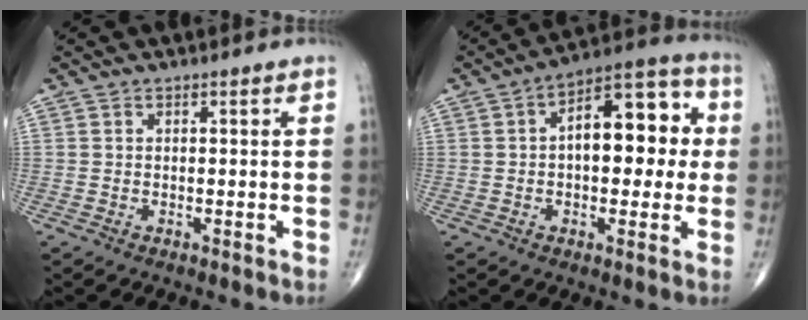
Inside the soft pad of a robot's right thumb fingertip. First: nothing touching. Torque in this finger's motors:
{"motor_torque": [0.91, 2.88, 1.54, 0.26, 0.06]}